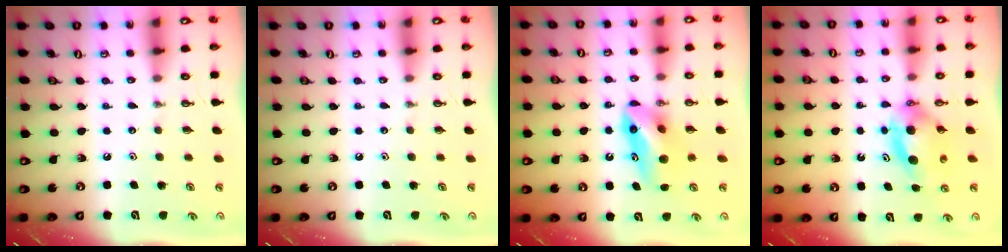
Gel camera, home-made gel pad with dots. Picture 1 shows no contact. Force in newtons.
{"total": 0.0}
{"total": 9.0, "press": 8.2, "slide": 3.9}
{"total": 5.8, "press": 5.6, "slide": 1.5}